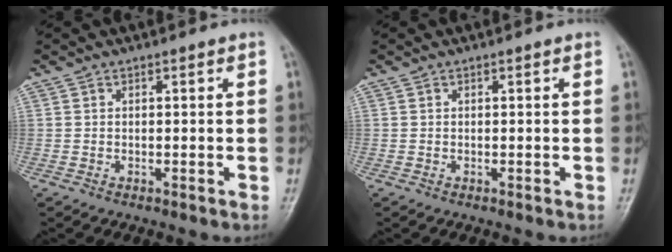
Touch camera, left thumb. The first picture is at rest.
{"total": 0.0}